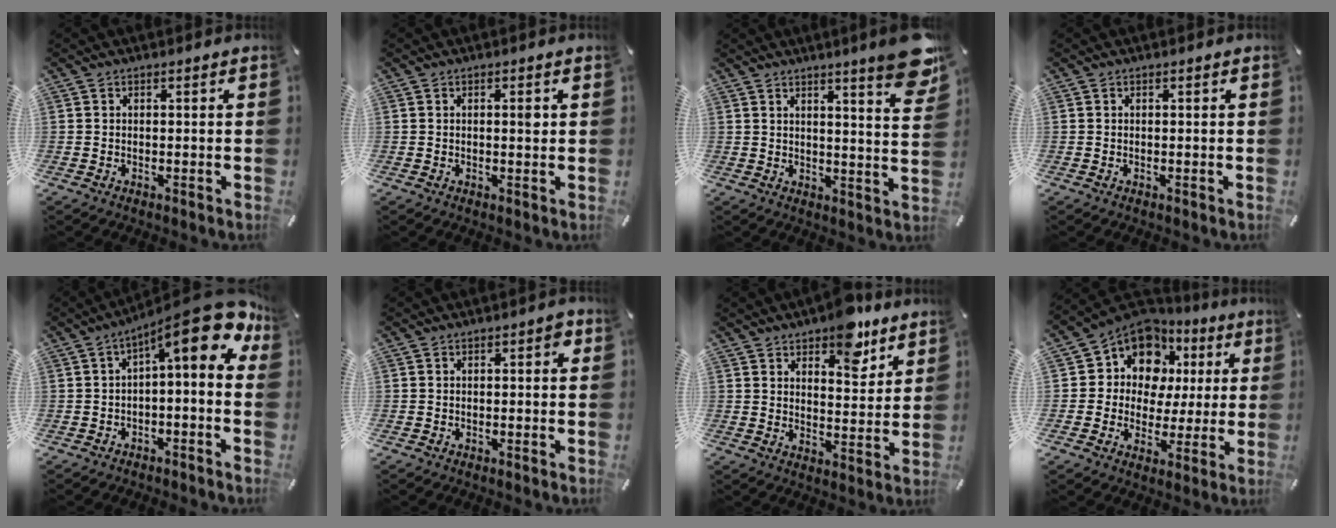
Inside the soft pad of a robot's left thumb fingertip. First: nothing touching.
{"total": 1.7, "force": [0.4, 0.5, 1.6], "torque": [-0.015, -0.003, 0.001]}
{"total": 10.0, "force": [6.7, 1.5, 7.4], "torque": [-0.103, -0.054, 0.110]}
{"total": 0.0}
{"total": 15.2, "force": [6.1, 4.5, 13.2], "torque": [-0.187, -0.050, 0.096]}
{"total": 1.6, "force": [0.2, 0.7, 1.4], "torque": [-0.020, 0.004, -0.001]}
{"total": 9.8, "force": [7.2, 4.8, 4.6], "torque": [-0.050, -0.042, 0.122]}
{"total": 11.2, "force": [4.7, 9.6, 3.3], "torque": [-0.066, -0.038, 0.092]}